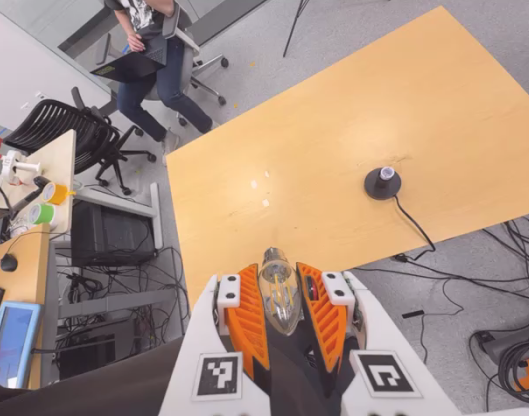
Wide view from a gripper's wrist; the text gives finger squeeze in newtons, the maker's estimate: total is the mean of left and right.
{"total": 14.0, "left": 14.9, "right": 13.2}